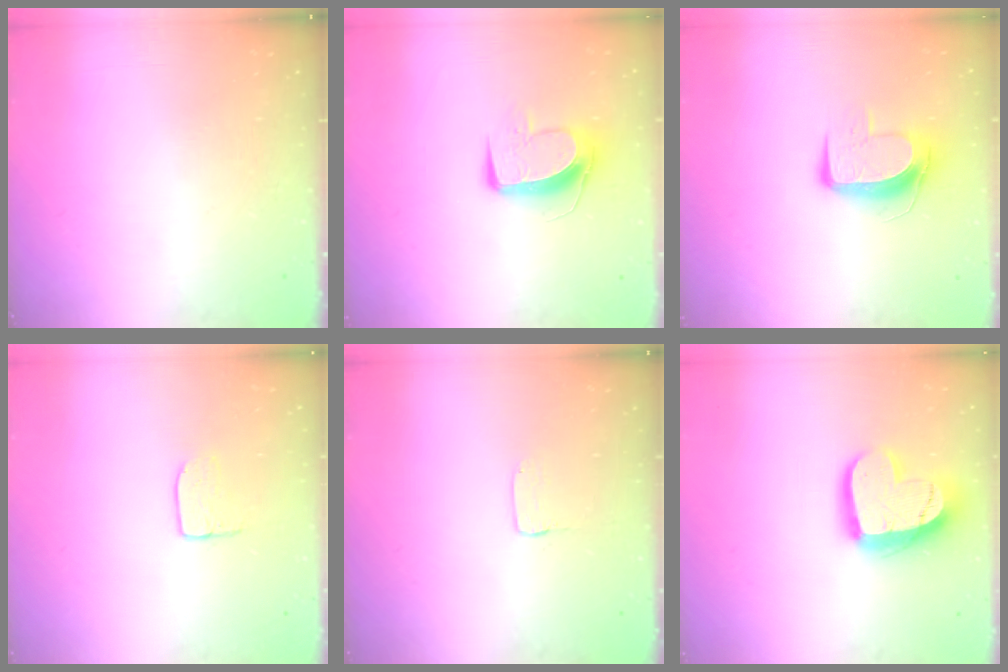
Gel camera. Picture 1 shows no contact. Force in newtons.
{"total": 9.8, "press": 9.8, "slide": 1.0}
{"total": 9.7, "press": 9.7, "slide": 0.4}
{"total": 6.1, "press": 6.1, "slide": 0.4}
{"total": 1.0, "press": 1.0, "slide": 0.1}
{"total": 16.1, "press": 16.1, "slide": 1.0}